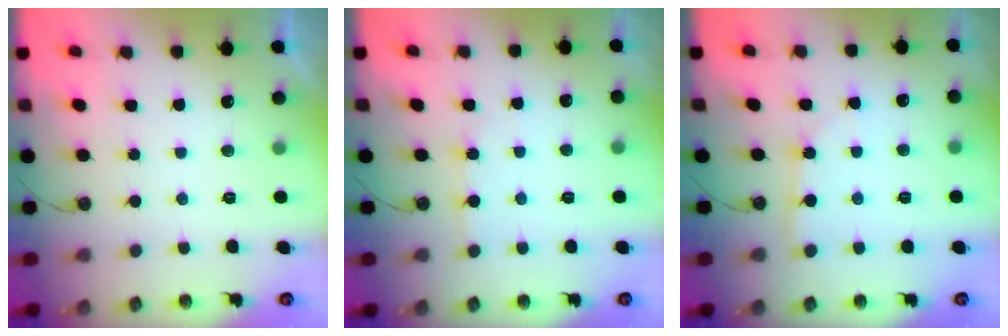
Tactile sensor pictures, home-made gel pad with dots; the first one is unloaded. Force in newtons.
{"total": 3.9, "press": 3.9, "slide": 0.5}
{"total": 2.8, "press": 2.8, "slide": 0.3}